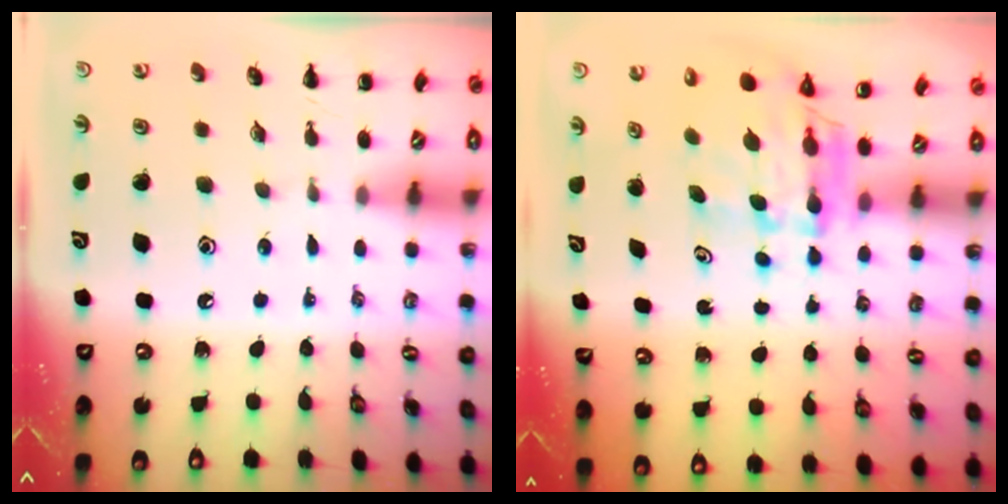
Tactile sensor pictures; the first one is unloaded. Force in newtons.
{"total": 5.9, "press": 5.6, "slide": 1.7}